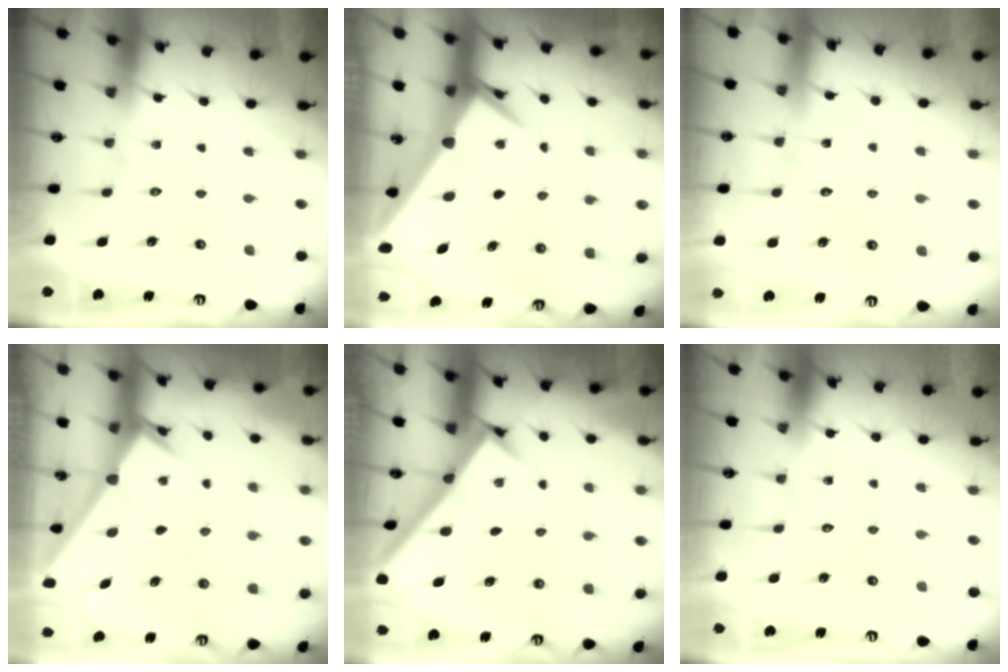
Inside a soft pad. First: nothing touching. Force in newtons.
{"total": 5.6, "press": 5.5, "slide": 0.6}
{"total": 6.5, "press": 6.4, "slide": 0.5}
{"total": 2.3, "press": 2.3, "slide": 0.2}
{"total": 2.5, "press": 2.5, "slide": 0.3}
{"total": 1.7, "press": 1.7, "slide": 0.1}